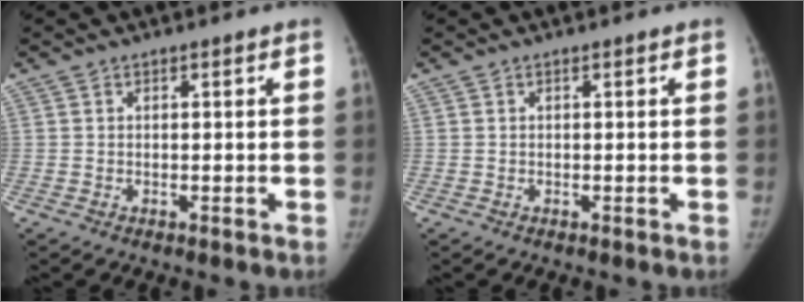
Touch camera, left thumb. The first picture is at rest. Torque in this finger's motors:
{"motor_torque": [0.00, 0.00, 0.23, -0.21, 0.00]}